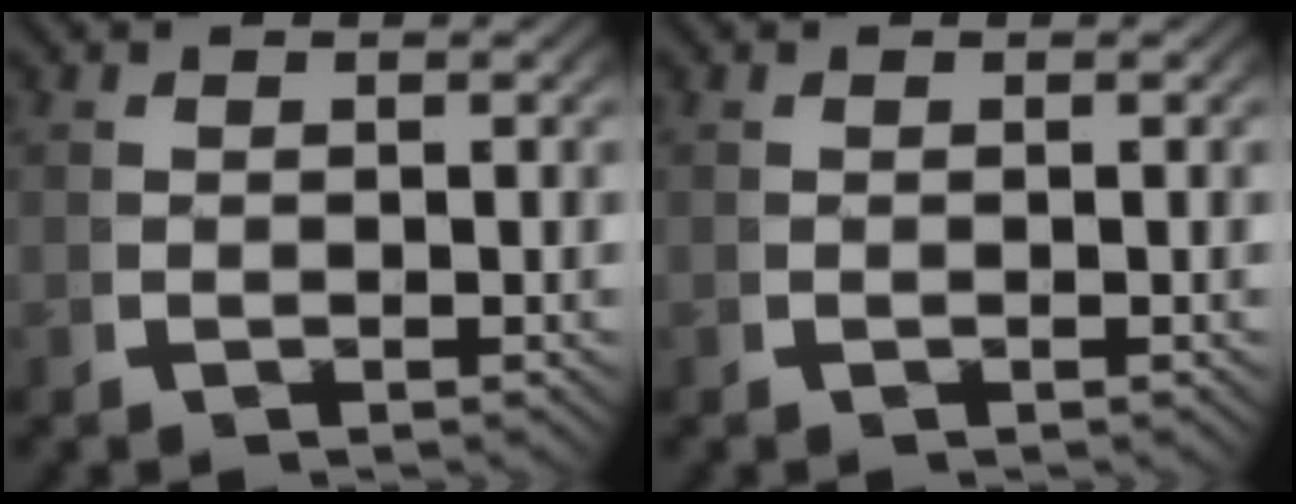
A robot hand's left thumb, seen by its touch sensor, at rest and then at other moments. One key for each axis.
{"total": 1.1, "fx": 0.3, "fy": -0.9, "fz": -0.5, "tx": 0.021, "ty": 0.003, "tz": 0.005}